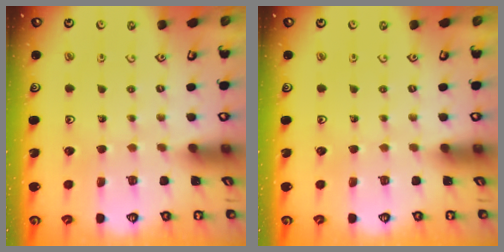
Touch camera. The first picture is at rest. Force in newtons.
{"total": 0.0}